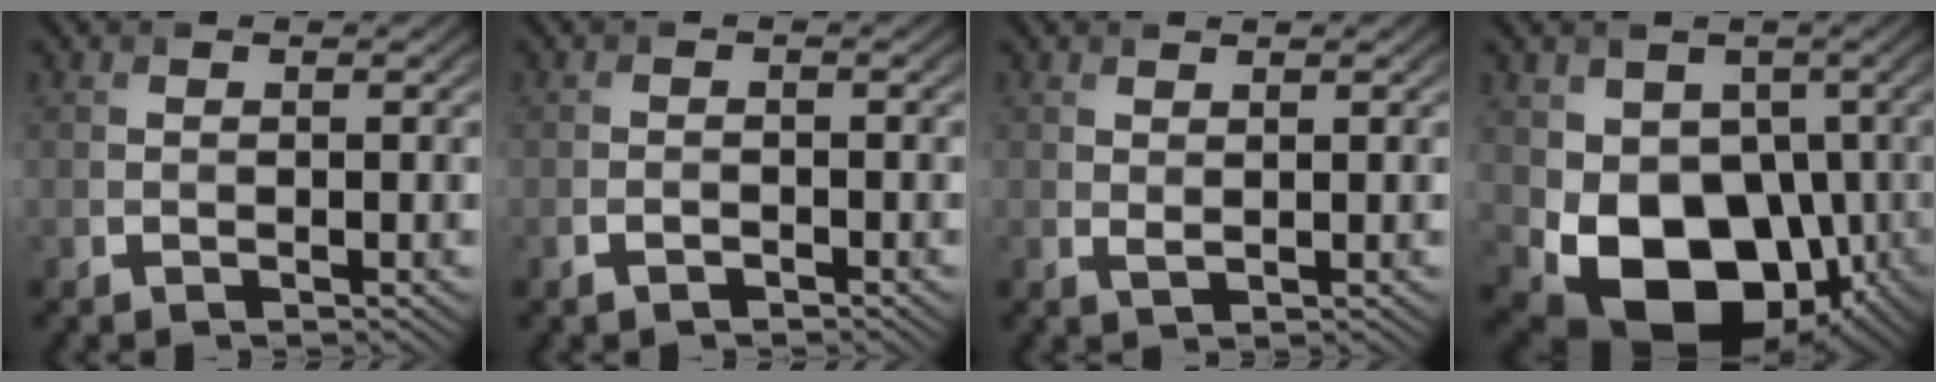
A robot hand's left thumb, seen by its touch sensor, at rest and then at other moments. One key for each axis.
{"total": 1.1, "fx": -0.8, "fy": 0.5, "fz": 0.6, "tx": -0.011, "ty": -0.001, "tz": -0.016}
{"total": 0.9, "fx": 0.7, "fy": 0.2, "fz": 0.5, "tx": -0.017, "ty": -0.003, "tz": 0.017}
{"total": 13.9, "fx": -2.9, "fy": 10.1, "fz": 9.1, "tx": -0.143, "ty": -0.037, "tz": -0.045}